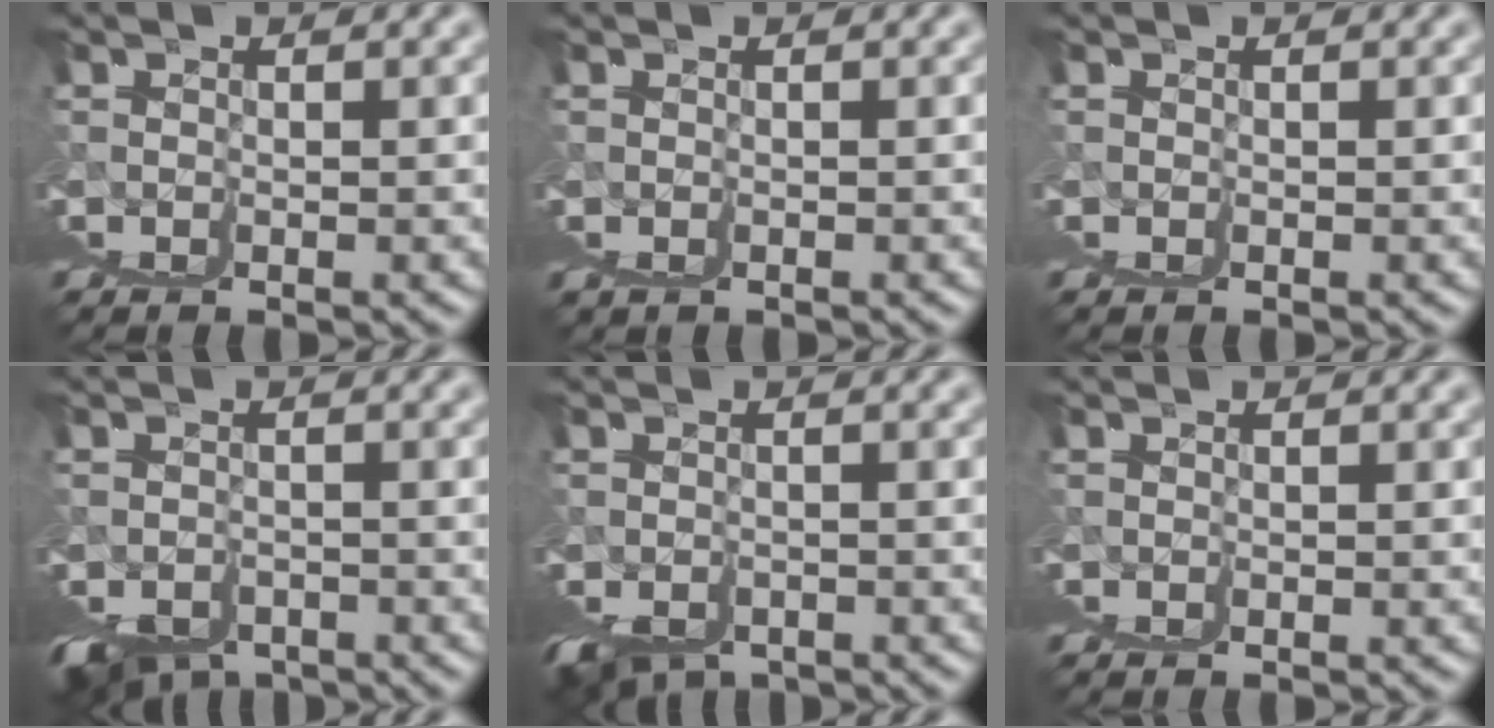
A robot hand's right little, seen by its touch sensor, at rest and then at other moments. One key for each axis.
{"total": 0.8, "fx": 0.0, "fy": -0.6, "fz": -0.6, "tx": 0.010, "ty": -0.002, "tz": 0.001}
{"total": 1.0, "fx": 0.3, "fy": -0.7, "fz": -0.6, "tx": 0.014, "ty": 0.003, "tz": 0.003}
{"total": 3.5, "fx": -3.0, "fy": -0.3, "fz": 1.8, "tx": -0.018, "ty": -0.040, "tz": -0.023}
{"total": 2.5, "fx": -2.3, "fy": -0.2, "fz": 0.9, "tx": -0.006, "ty": -0.032, "tz": -0.017}
{"total": 0.0}